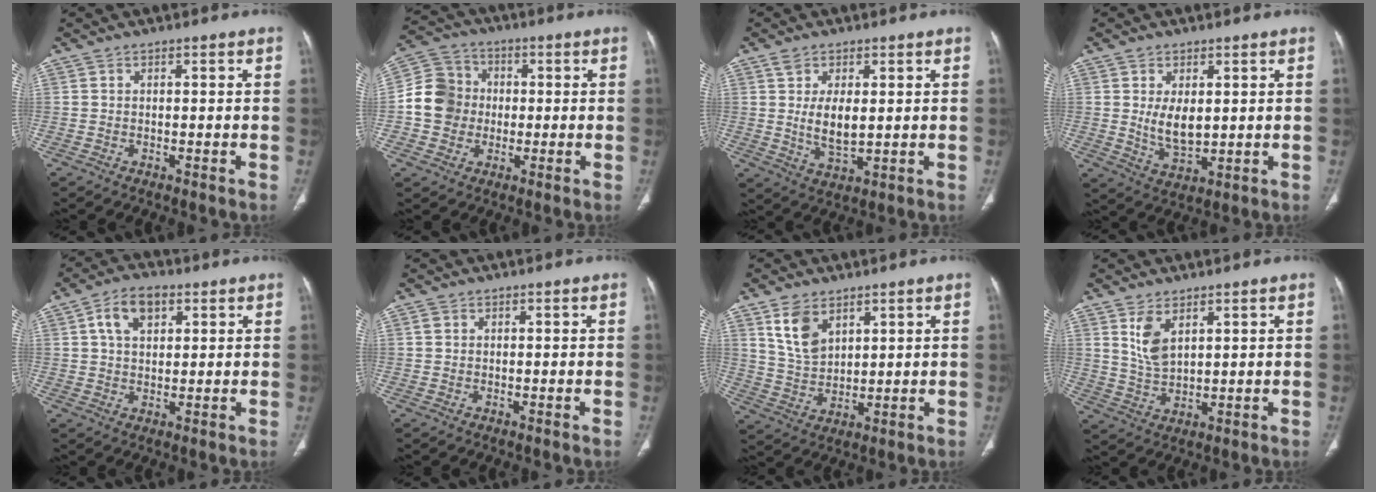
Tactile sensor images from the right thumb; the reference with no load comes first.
{"total": 9.8, "force": [-0.5, 9.0, 3.8], "torque": [-0.049, 0.026, -0.018]}
{"total": 6.8, "force": [1.0, 3.6, 5.7], "torque": [-0.099, -0.011, 0.025]}
{"total": 6.8, "force": [1.0, 4.0, 5.4], "torque": [-0.080, -0.017, 0.029]}
{"total": 7.5, "force": [2.8, 4.7, 5.1], "torque": [-0.077, 0.004, 0.045]}
{"total": 0.9, "force": [0.3, 0.8, 0.4], "torque": [-0.002, 0.003, 0.006]}
{"total": 7.8, "force": [4.3, 4.7, 4.4], "torque": [-0.070, -0.021, 0.094]}
{"total": 5.8, "force": [2.9, 2.9, 4.1], "torque": [-0.075, -0.018, 0.067]}